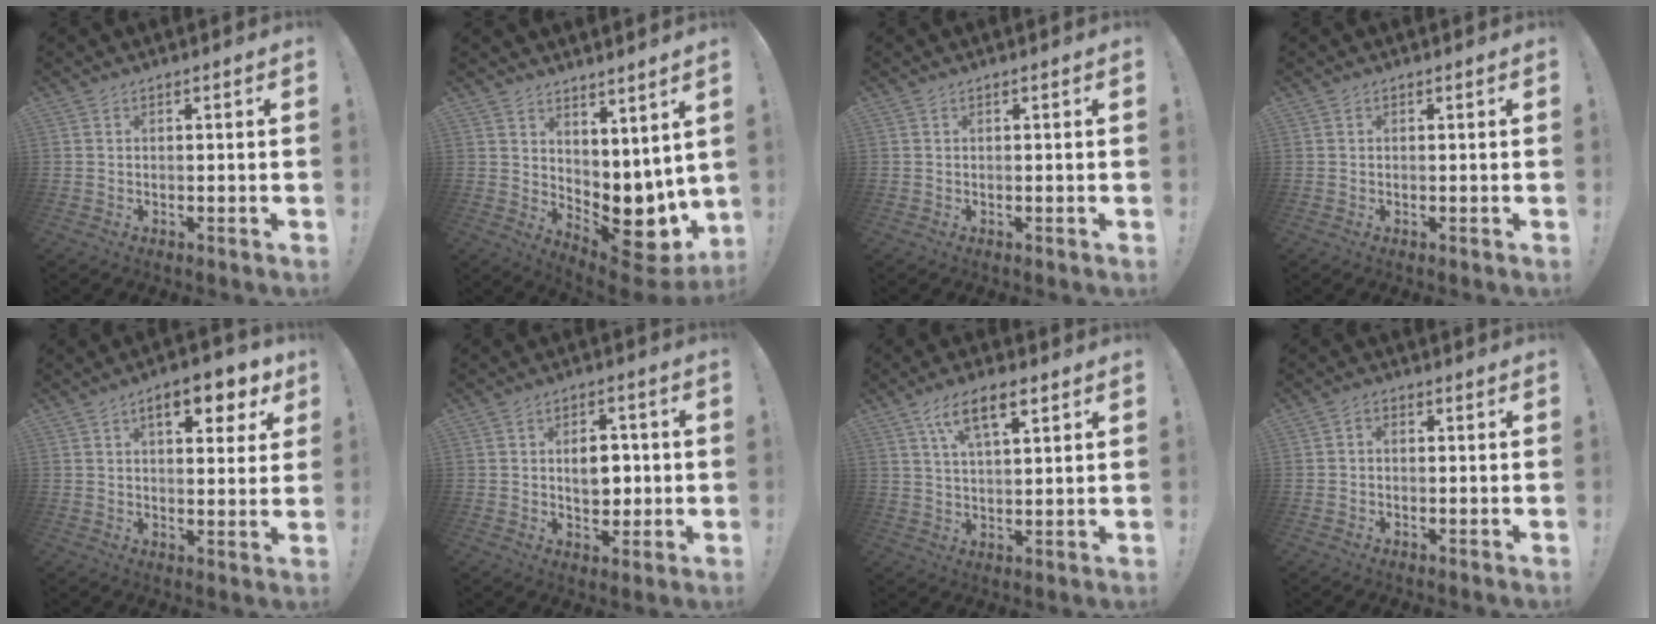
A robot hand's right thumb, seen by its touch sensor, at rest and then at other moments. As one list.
[{"total": 6.1, "force": [1.0, 4.3, 4.2], "torque": [-0.030, -0.044, 0.031]}, {"total": 0.0}, {"total": 0.0}, {"total": 9.9, "force": [4.9, 3.9, 7.6], "torque": [-0.091, -0.020, 0.075]}, {"total": 8.8, "force": [0.2, 6.4, 6.0], "torque": [-0.090, 0.008, 0.004]}, {"total": 9.8, "force": [5.2, 3.7, 7.4], "torque": [-0.118, -0.011, 0.090]}, {"total": 1.8, "force": [-0.8, 1.2, 1.0], "torque": [-0.019, 0.009, -0.015]}]